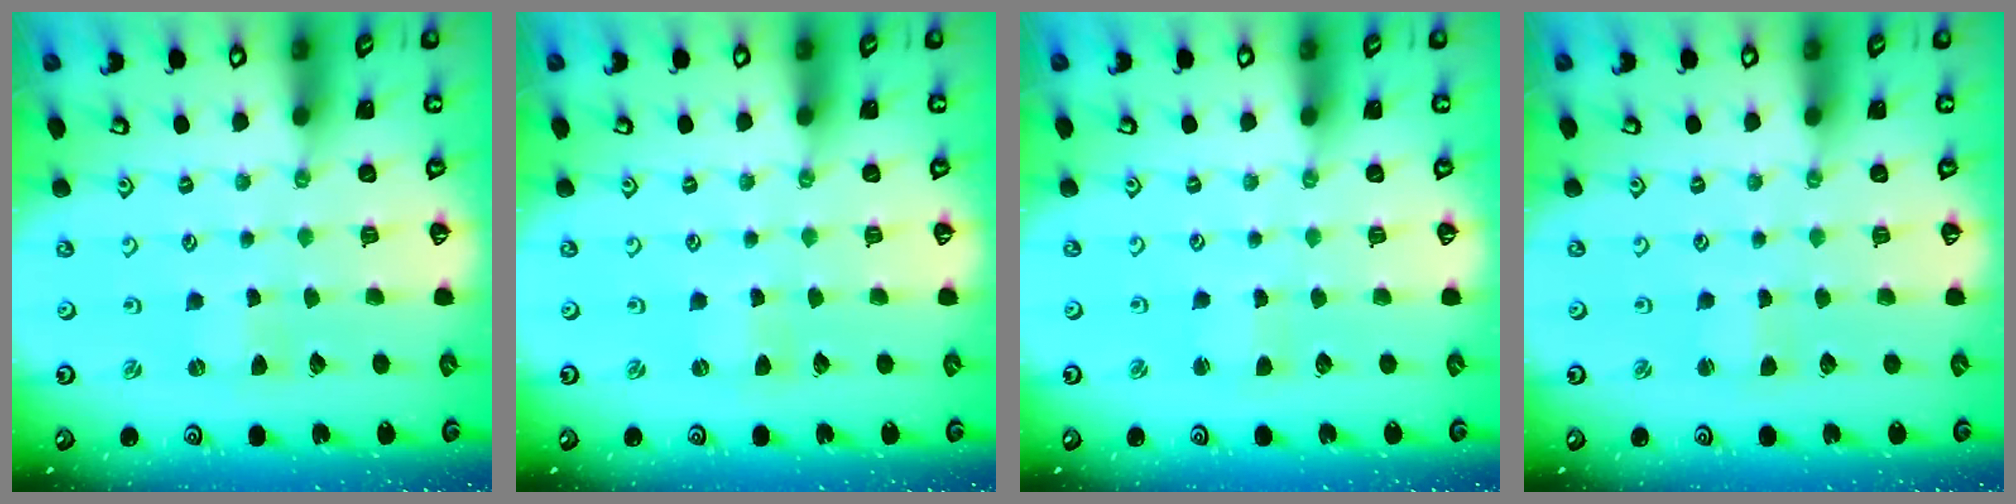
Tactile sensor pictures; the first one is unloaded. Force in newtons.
{"total": 0.0}
{"total": 1.3, "press": 1.3, "slide": 0.3}
{"total": 1.7, "press": 1.7, "slide": 0.2}